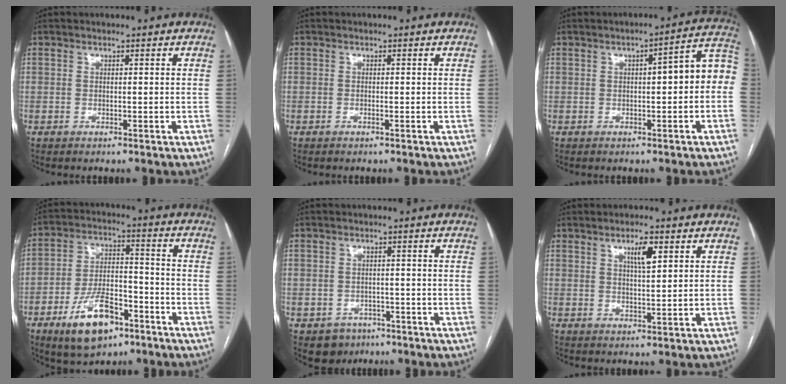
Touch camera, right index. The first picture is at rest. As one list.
[{"total": 0.0}, {"total": 8.0, "force": [0.1, 1.9, 7.7], "torque": [-0.093, 0.041, -0.003]}, {"total": 12.5, "force": [-7.1, 5.7, 8.6], "torque": [-0.156, 0.007, -0.116]}, {"total": 4.4, "force": [-2.3, 3.7, 0.5], "torque": [0.000, 0.009, -0.027]}, {"total": 4.0, "force": [1.8, 0.7, 3.4], "torque": [-0.059, 0.001, 0.031]}]